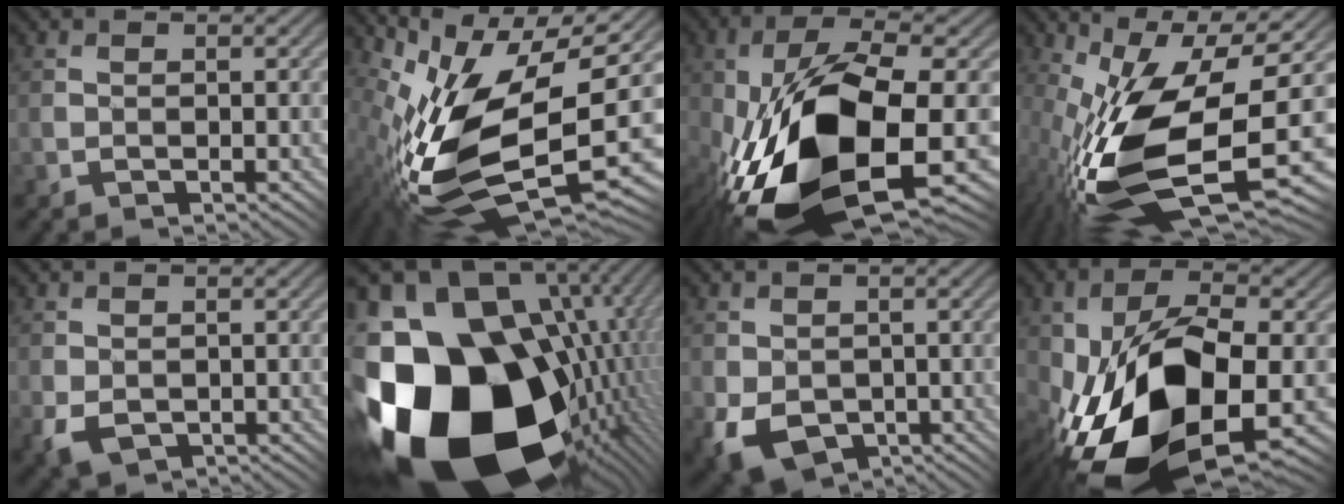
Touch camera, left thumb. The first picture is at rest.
{"total": 14.5, "force": [-1.3, 5.8, 13.2], "torque": [-0.267, -0.010, -0.021]}
{"total": 16.9, "force": [-4.3, 7.4, 14.6], "torque": [-0.304, -0.014, -0.062]}
{"total": 17.5, "force": [-4.0, 6.3, 15.8], "torque": [-0.309, -0.022, -0.075]}
{"total": 3.1, "force": [-1.0, 2.2, 2.0], "torque": [-0.047, -0.012, -0.017]}
{"total": 21.3, "force": [-4.3, 14.5, 14.9], "torque": [-0.328, -0.058, -0.031]}
{"total": 6.8, "force": [-2.5, 4.9, 4.0], "torque": [-0.091, -0.024, -0.040]}
{"total": 17.9, "force": [-5.5, 8.8, 14.6], "torque": [-0.283, -0.022, -0.083]}